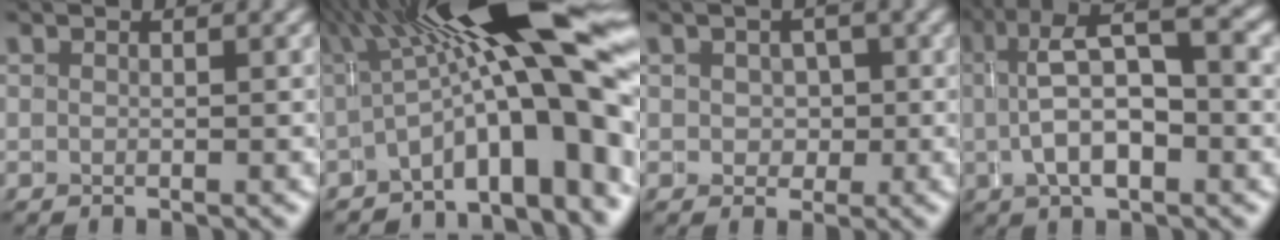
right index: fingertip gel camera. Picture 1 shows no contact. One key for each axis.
{"total": 13.3, "fx": 0.1, "fy": 4.7, "fz": 12.5, "tx": -0.190, "ty": 0.004, "tz": 0.004}
{"total": 2.0, "fx": 0.2, "fy": 1.9, "fz": 0.7, "tx": 0.006, "ty": 0.009, "tz": -0.002}
{"total": 7.3, "fx": 1.1, "fy": 2.7, "fz": 6.7, "tx": -0.102, "ty": 0.016, "tz": 0.013}